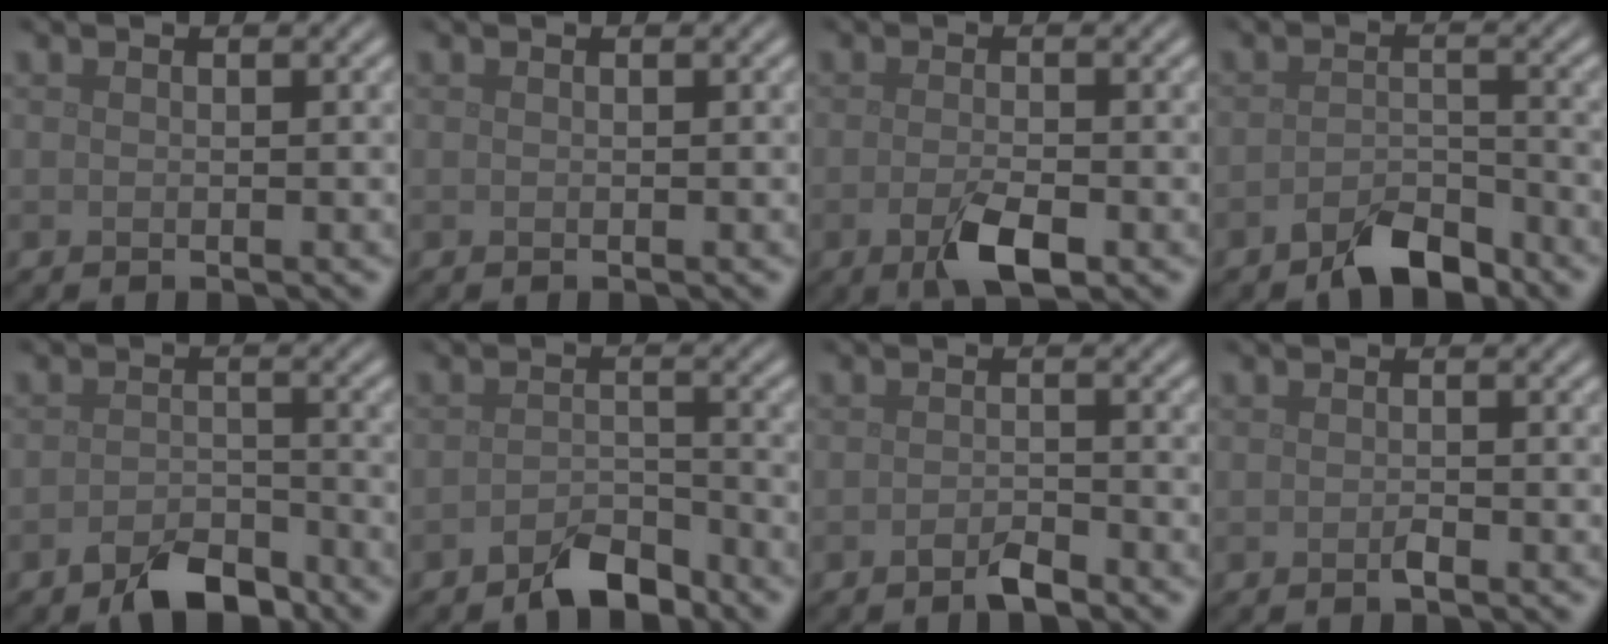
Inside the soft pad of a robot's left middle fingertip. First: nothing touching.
{"total": 0.0}
{"total": 3.4, "force": [-1.5, 1.2, 2.8], "torque": [-0.056, -0.007, -0.027]}
{"total": 4.1, "force": [-3.1, 1.7, 2.1], "torque": [-0.035, 0.001, -0.061]}
{"total": 4.7, "force": [-3.4, 2.2, 2.4], "torque": [-0.039, -0.005, -0.063]}
{"total": 3.6, "force": [-2.8, 1.5, 1.7], "torque": [-0.027, 0.003, -0.056]}
{"total": 1.7, "force": [-1.2, 0.5, 1.0], "torque": [-0.021, -0.001, -0.024]}
{"total": 0.7, "force": [-0.4, 0.2, 0.5], "torque": [-0.011, 0.000, -0.007]}